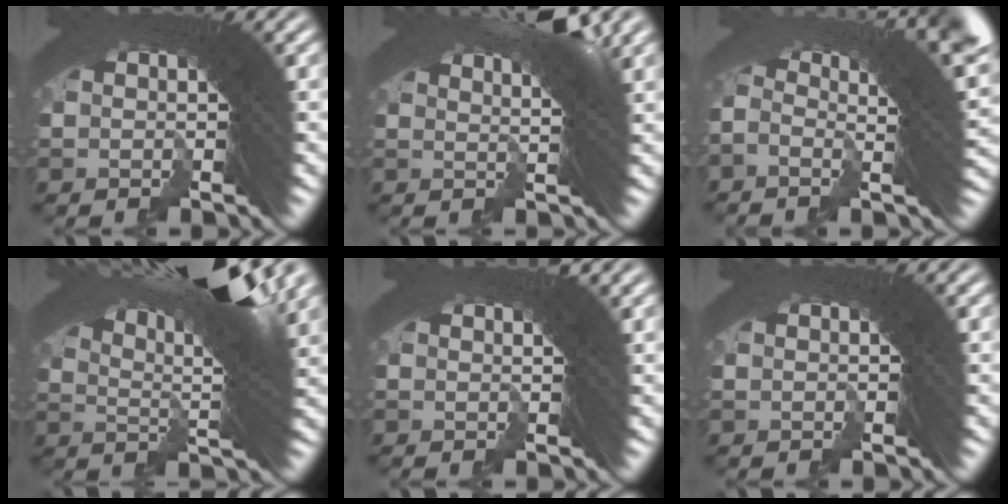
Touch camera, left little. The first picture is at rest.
{"total": 6.6, "force": [4.2, 0.4, 5.1], "torque": [-0.056, 0.020, 0.059]}
{"total": 7.3, "force": [1.2, 2.6, 6.7], "torque": [-0.078, 0.007, 0.003]}
{"total": 16.1, "force": [7.7, 4.4, 13.5], "torque": [-0.164, 0.044, 0.098]}
{"total": 1.8, "force": [0.8, -0.9, 1.3], "torque": [-0.022, -0.002, 0.016]}
{"total": 0.0}